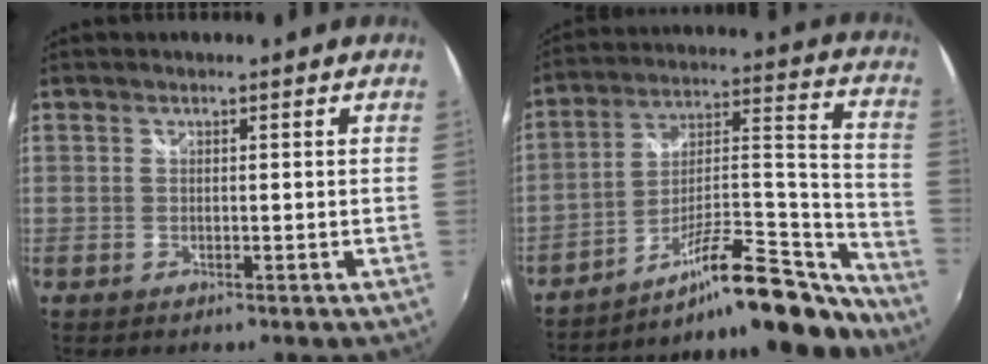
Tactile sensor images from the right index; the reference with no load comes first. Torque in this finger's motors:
{"motor_torque": [0.33, -0.37, 0.27, 0.04]}